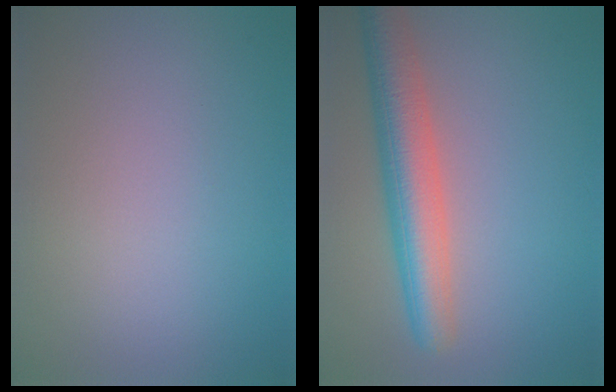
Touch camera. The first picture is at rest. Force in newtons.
{"total": 6.3, "press": 6.3, "slide": 0.3}